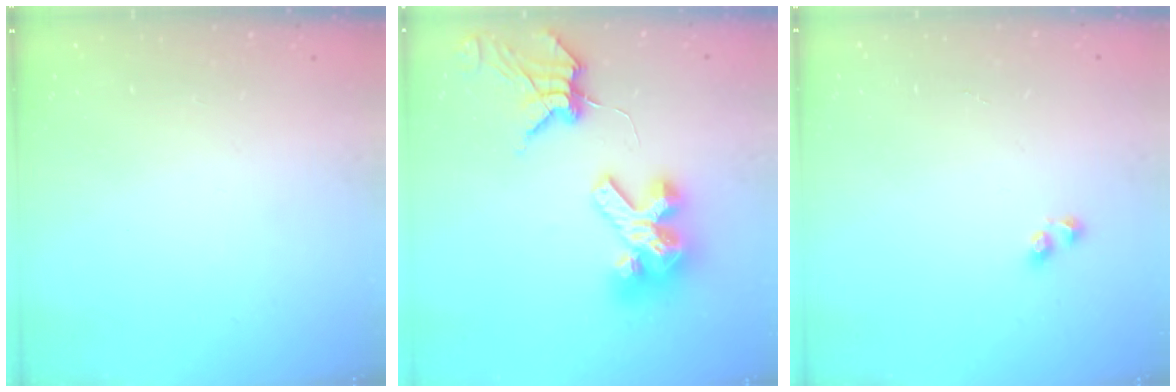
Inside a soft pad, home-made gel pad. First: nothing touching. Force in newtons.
{"total": 14.1, "press": 14.0, "slide": 1.7}
{"total": 2.7, "press": 2.6, "slide": 0.6}